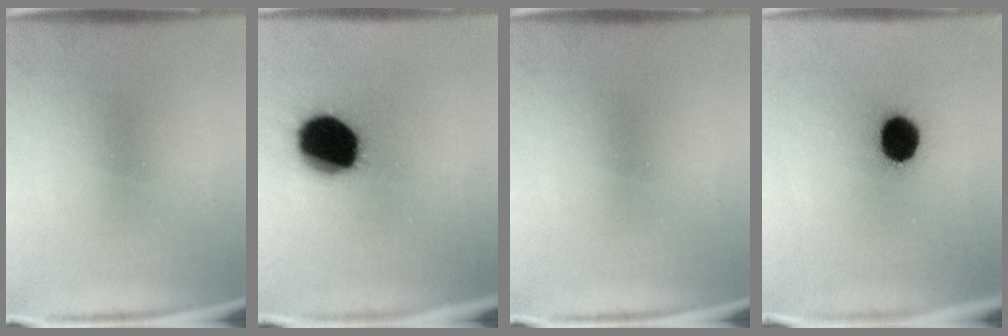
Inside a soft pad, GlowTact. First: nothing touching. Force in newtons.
{"total": 17.4}
{"total": 0.0}
{"total": 11.1}